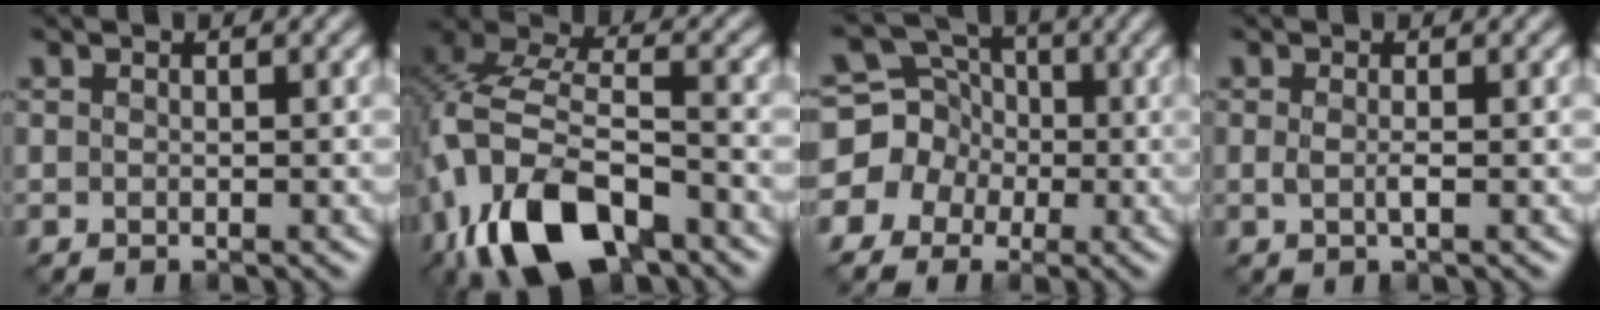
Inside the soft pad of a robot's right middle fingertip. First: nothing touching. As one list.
[{"total": 12.4, "force": [-6.8, 5.9, 8.5], "torque": [-0.170, 0.002, -0.136]}, {"total": 7.0, "force": [-1.4, 6.7, 1.8], "torque": [-0.033, 0.023, -0.057]}, {"total": 1.0, "force": [-0.1, 0.2, 1.0], "torque": [-0.025, -0.004, -0.003]}]